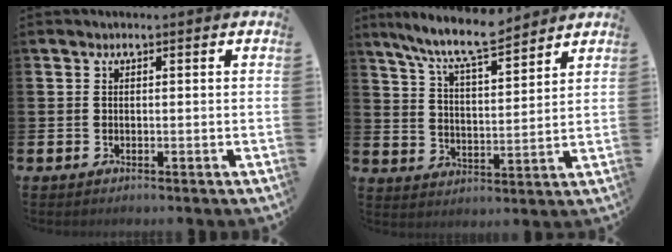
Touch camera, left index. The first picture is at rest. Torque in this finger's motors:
{"motor_torque": [0.68, -0.61, 0.71, 0.21]}